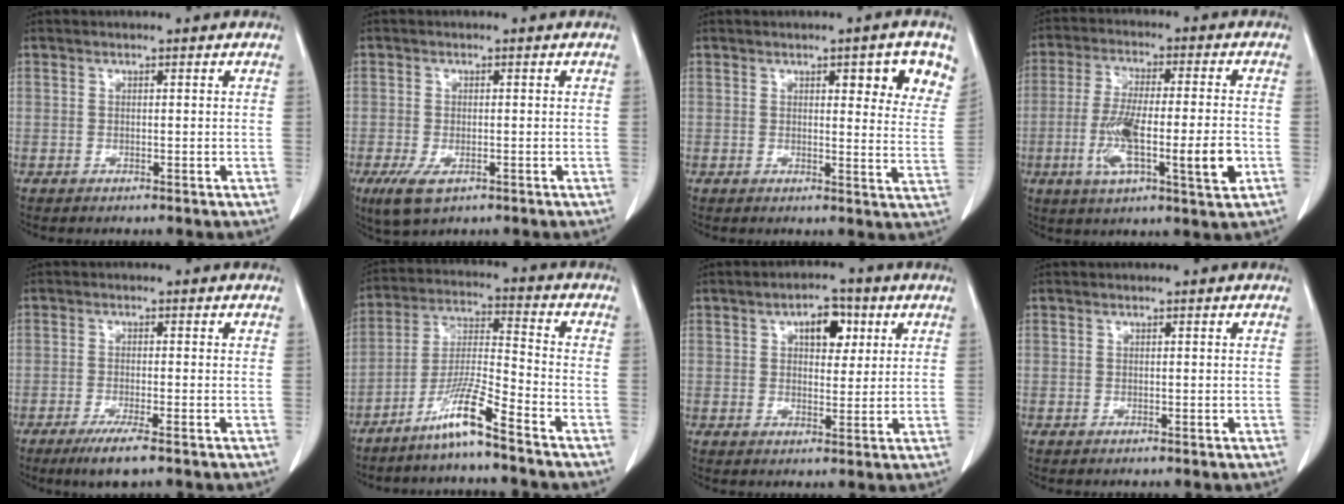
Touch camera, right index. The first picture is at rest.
{"total": 4.2, "force": [-2.0, 2.1, 2.9], "torque": [-0.062, -0.006, -0.029]}
{"total": 8.7, "force": [4.6, 2.1, 7.0], "torque": [-0.071, -0.010, 0.047]}
{"total": 13.8, "force": [-3.6, 1.9, 13.2], "torque": [-0.237, -0.007, -0.059]}
{"total": 4.5, "force": [-2.9, 0.2, 3.5], "torque": [-0.065, -0.013, -0.052]}
{"total": 9.1, "force": [-6.6, -0.8, 6.2], "torque": [-0.127, -0.017, -0.130]}
{"total": 5.7, "force": [2.3, 2.9, 4.3], "torque": [-0.064, 0.011, 0.035]}
{"total": 0.0}